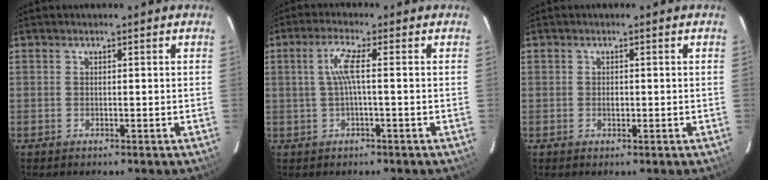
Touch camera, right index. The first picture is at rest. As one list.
[{"total": 4.1, "force": [-0.1, -0.2, 4.1], "torque": [-0.086, 0.003, 0.002]}, {"total": 1.0, "force": [-0.1, 0.7, 0.7], "torque": [-0.012, 0.001, -0.002]}]